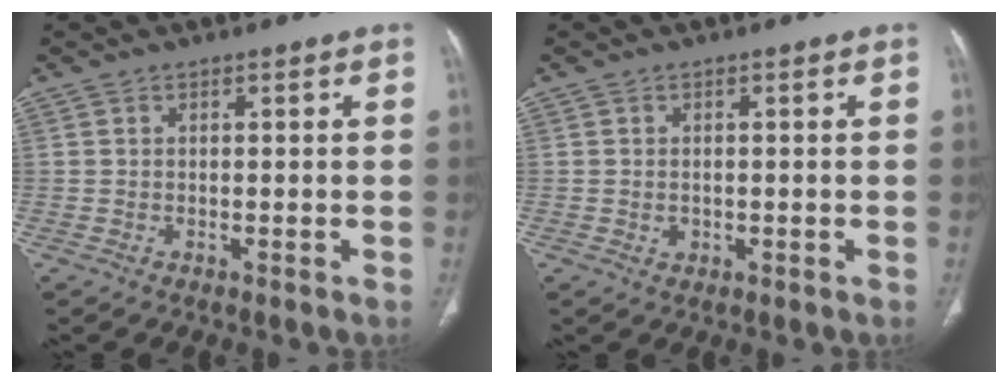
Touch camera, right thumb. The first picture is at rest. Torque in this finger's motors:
{"motor_torque": [-0.38, 0.06, -0.10, 0.62, 0.01]}